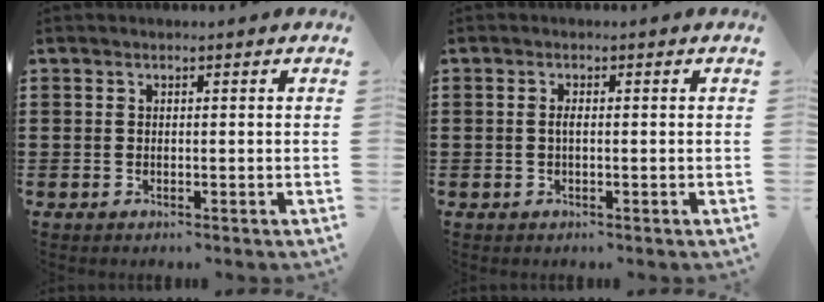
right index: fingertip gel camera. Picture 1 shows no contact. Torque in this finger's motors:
{"motor_torque": [0.26, -0.12, 0.20, 0.06]}